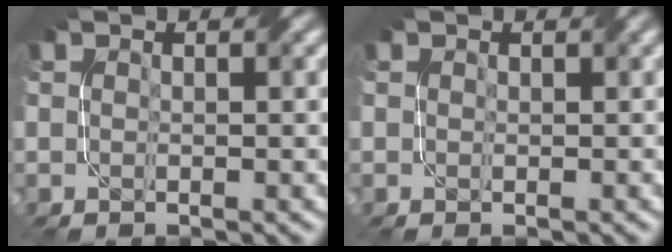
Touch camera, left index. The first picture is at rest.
{"total": 0.6, "force": [-0.5, 0.1, -0.3], "torque": [0.009, 0.000, -0.010]}